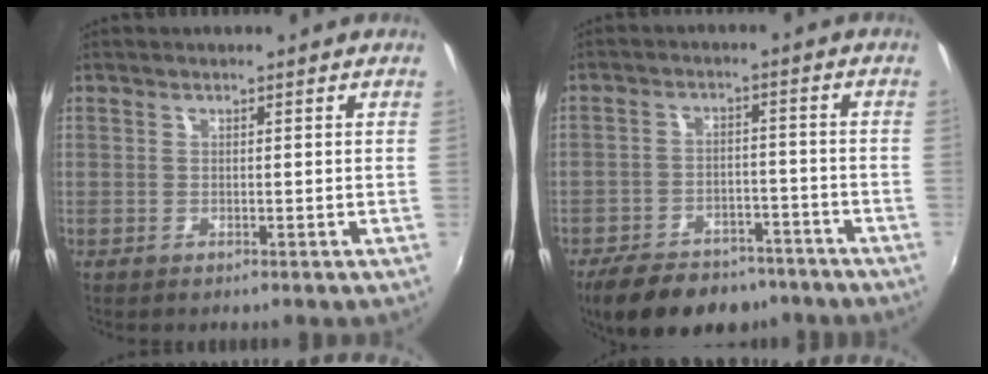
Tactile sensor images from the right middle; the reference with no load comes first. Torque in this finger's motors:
{"motor_torque": [1.05, -1.09, 0.12, 0.05]}